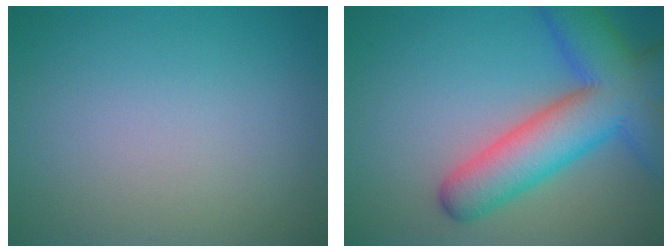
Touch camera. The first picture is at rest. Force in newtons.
{"total": 9.9, "press": 9.9, "slide": 0.4}